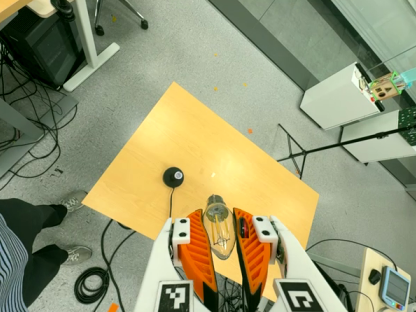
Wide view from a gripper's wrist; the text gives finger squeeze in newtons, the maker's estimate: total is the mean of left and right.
{"total": 20.1, "left": 25.2, "right": 15.0}